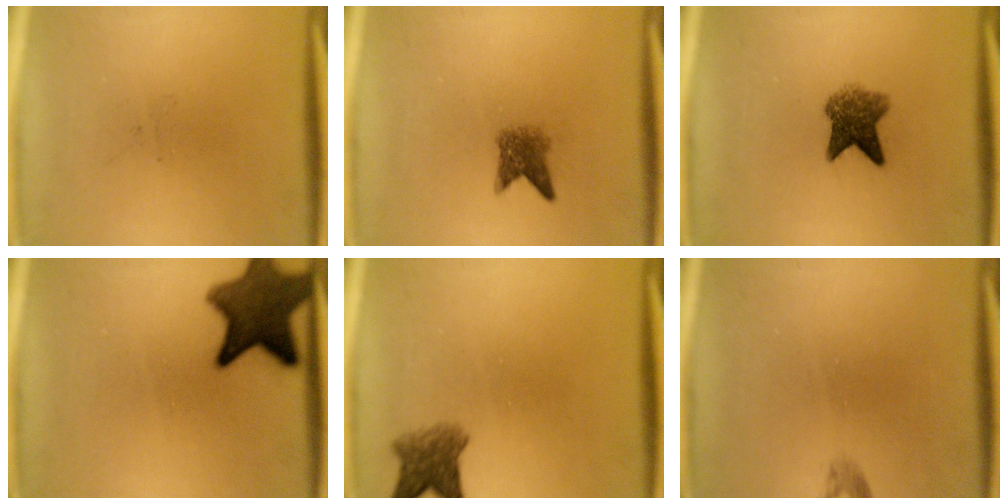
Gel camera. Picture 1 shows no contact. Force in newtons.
{"total": 3.0}
{"total": 5.5}
{"total": 11.1}
{"total": 4.2}
{"total": 0.9}